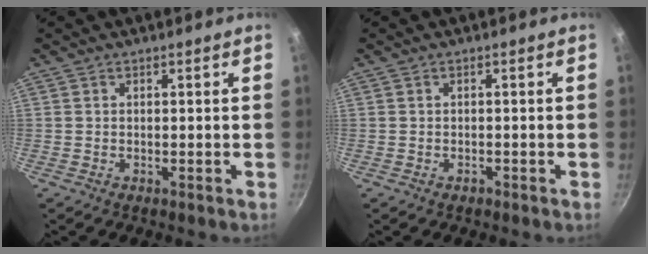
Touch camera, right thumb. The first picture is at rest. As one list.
[{"total": 0.6, "force": [-0.4, 0.4, 0.2], "torque": [-0.003, 0.007, -0.003]}]